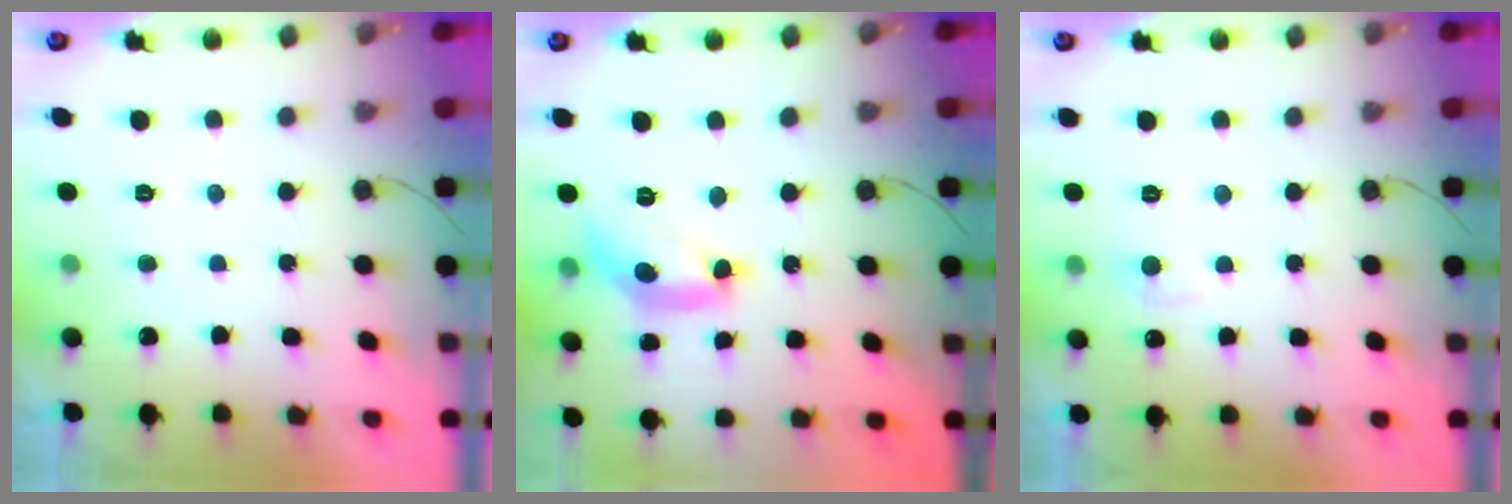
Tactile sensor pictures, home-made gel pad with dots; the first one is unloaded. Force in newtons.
{"total": 14.6, "press": 14.5, "slide": 1.0}
{"total": 5.3, "press": 5.3, "slide": 0.7}